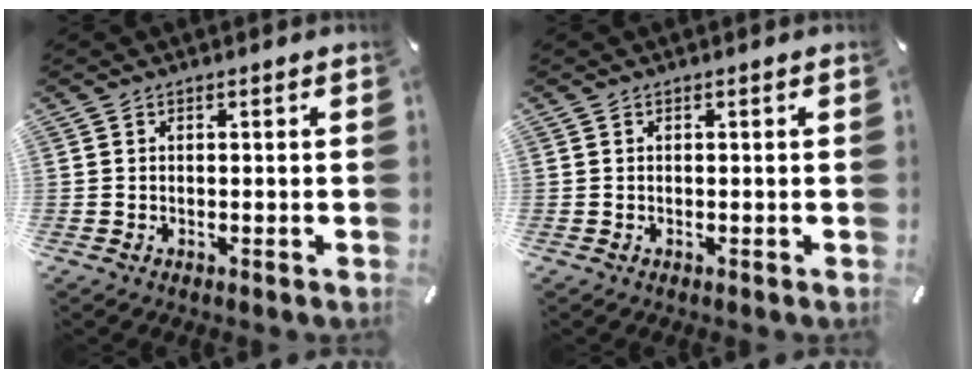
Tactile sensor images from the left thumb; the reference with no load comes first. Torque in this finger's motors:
{"motor_torque": [-0.01, -0.01, -0.04, 0.04, 0.00]}